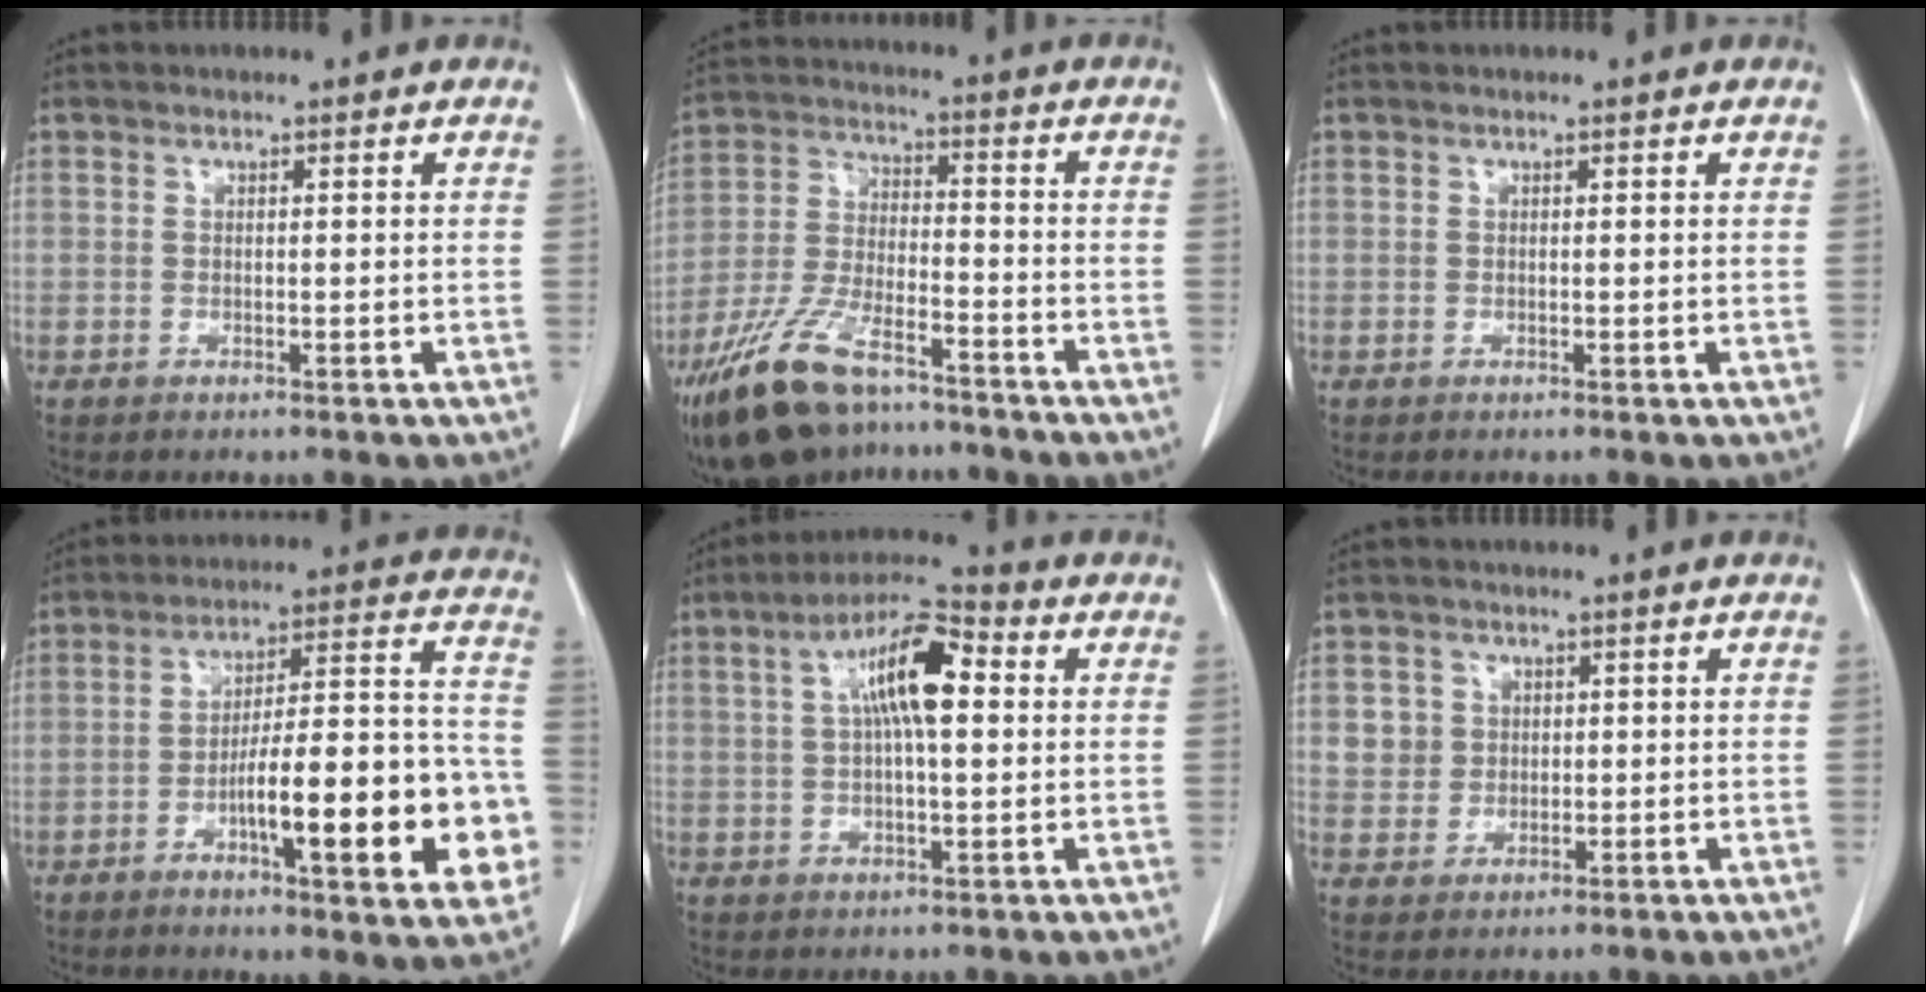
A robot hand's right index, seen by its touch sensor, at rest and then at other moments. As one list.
[{"total": 14.5, "force": [-10.6, 4.9, 8.7], "torque": [-0.183, -0.011, -0.197]}, {"total": 0.0}, {"total": 21.0, "force": [-6.5, 4.1, 19.5], "torque": [-0.232, 0.025, -0.086]}, {"total": 10.8, "force": [2.4, 2.8, 10.1], "torque": [-0.187, 0.027, 0.036]}, {"total": 3.8, "force": [0.8, 3.7, 0.5], "torque": [0.000, 0.009, 0.015]}]